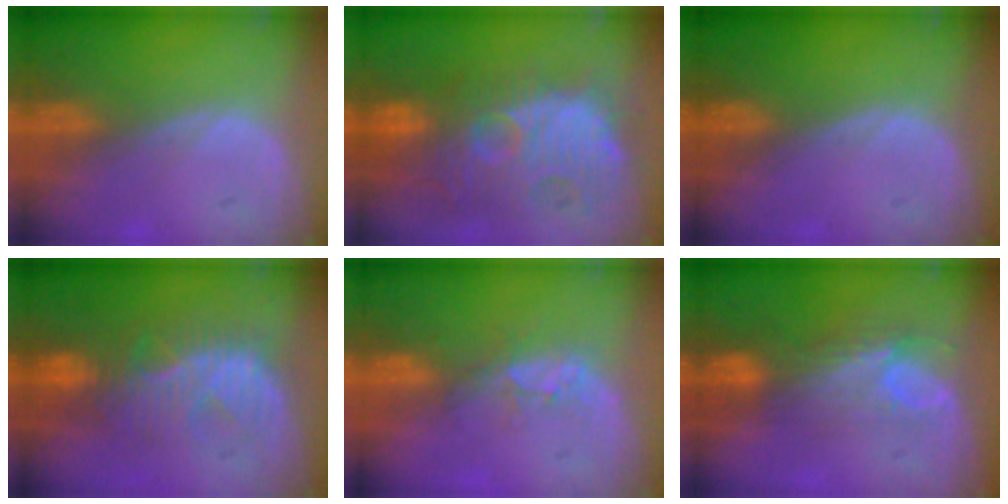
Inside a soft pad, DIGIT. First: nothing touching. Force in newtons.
{"total": 12.6, "press": 12.1, "slide": 3.6}
{"total": 0.0}
{"total": 8.5, "press": 8.3, "slide": 1.7}
{"total": 3.7, "press": 3.2, "slide": 1.9}
{"total": 7.6, "press": 6.6, "slide": 3.7}